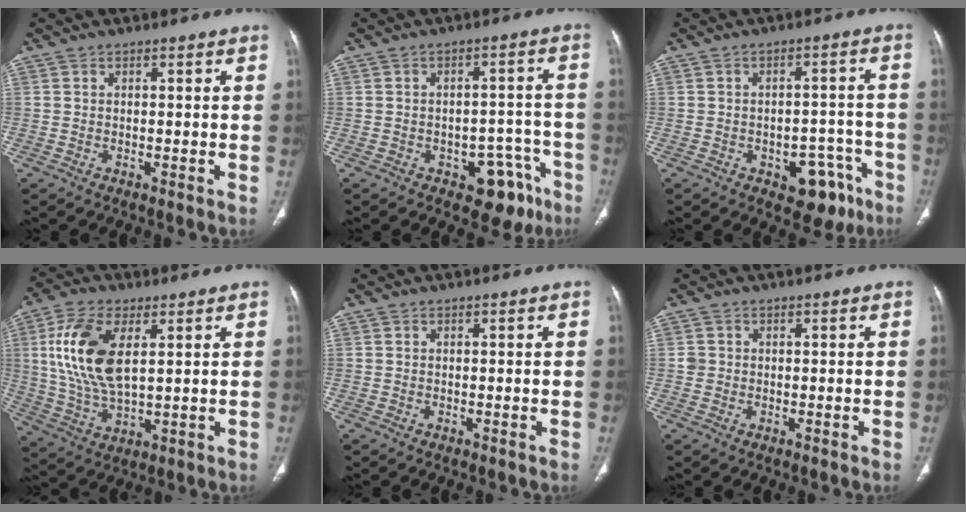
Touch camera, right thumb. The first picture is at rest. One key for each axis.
{"total": 9.6, "fx": -5.3, "fy": 5.6, "fz": 5.6, "tx": -0.031, "ty": 0.045, "tz": -0.061}
{"total": 9.4, "fx": -5.0, "fy": 5.7, "fz": 5.6, "tx": -0.035, "ty": 0.042, "tz": -0.056}
{"total": 14.4, "fx": 3.7, "fy": 7.1, "fz": 12.0, "tx": -0.245, "ty": -0.010, "tz": 0.076}
{"total": 0.0}
{"total": 1.3, "fx": 0.0, "fy": 1.3, "fz": 0.3, "tx": 0.002, "ty": 0.004, "tz": 0.000}